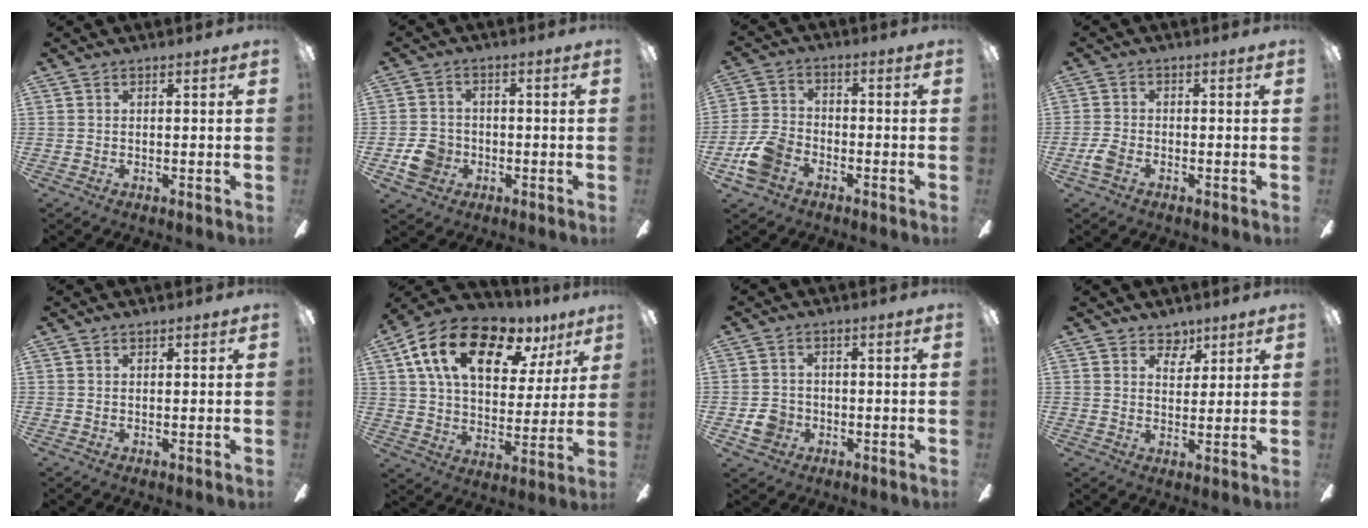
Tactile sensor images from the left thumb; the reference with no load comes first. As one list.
[{"total": 6.6, "force": [-2.2, 5.7, 2.6], "torque": [-0.048, 0.012, -0.041]}, {"total": 9.2, "force": [-4.8, 6.3, 4.7], "torque": [-0.105, 0.030, -0.087]}, {"total": 3.8, "force": [-1.9, 2.3, 2.3], "torque": [-0.054, 0.005, -0.038]}, {"total": 0.6, "force": [0.4, 0.5, 0.0], "torque": [0.007, -0.001, 0.005]}, {"total": 20.2, "force": [11.4, 10.8, 12.7], "torque": [-0.224, -0.046, 0.198]}, {"total": 5.1, "force": [-1.6, 4.6, 1.6], "torque": [-0.019, 0.008, -0.030]}, {"total": 4.9, "force": [3.5, 3.2, 0.9], "torque": [-0.001, -0.019, 0.059]}]